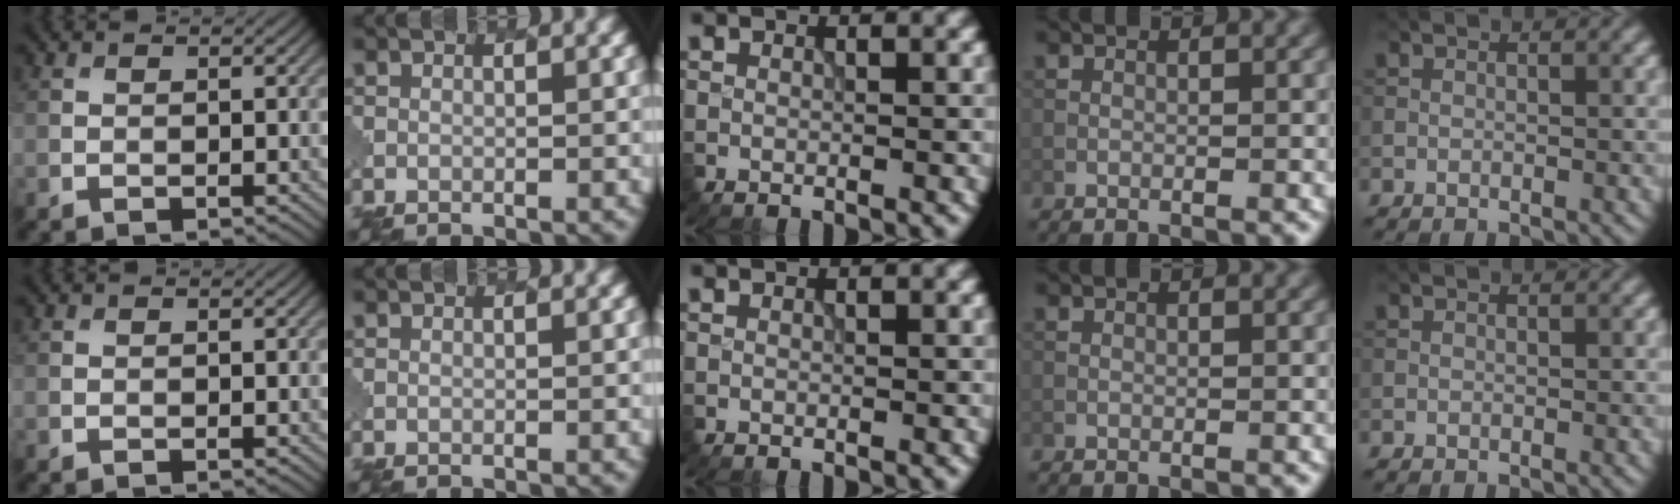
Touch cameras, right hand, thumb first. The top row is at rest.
{}